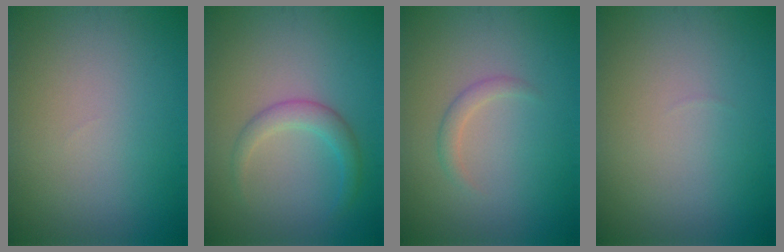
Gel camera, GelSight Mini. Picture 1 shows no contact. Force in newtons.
{"total": 2.3, "press": 2.3, "slide": 0.1}
{"total": 1.3, "press": 1.3, "slide": 0.1}
{"total": 0.0}